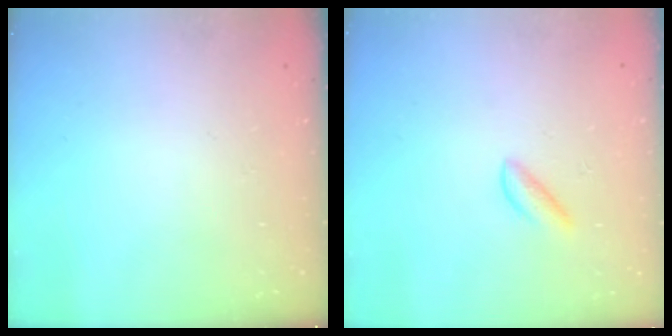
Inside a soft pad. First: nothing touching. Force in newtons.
{"total": 2.9, "press": 2.9, "slide": 0.3}